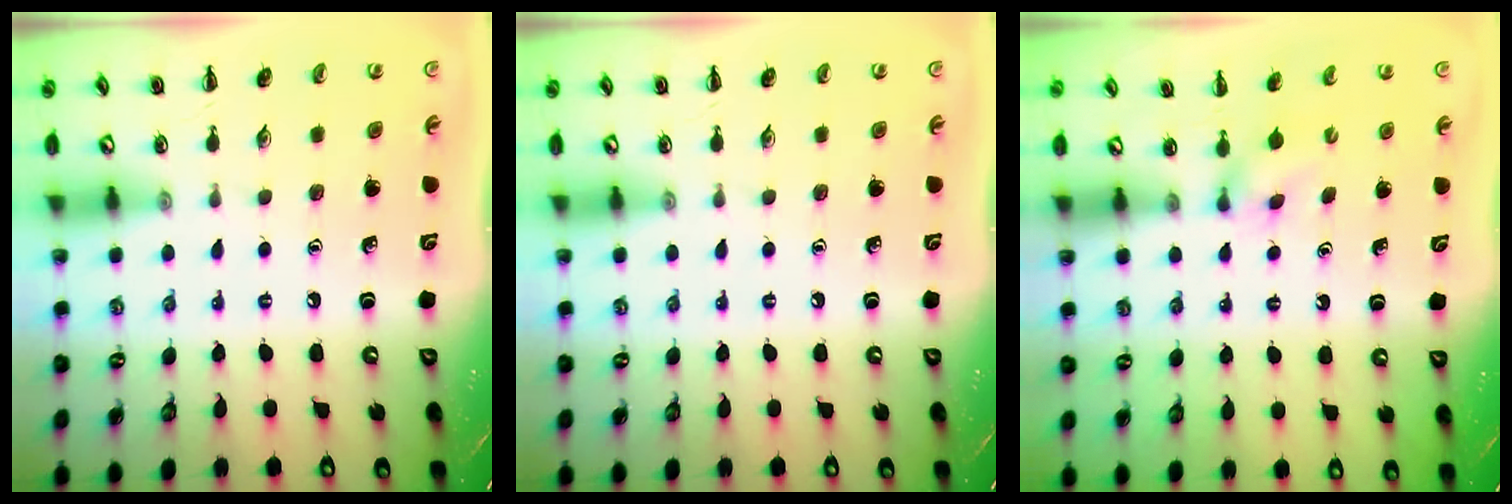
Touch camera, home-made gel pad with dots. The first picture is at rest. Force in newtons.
{"total": 0.0}
{"total": 2.9, "press": 2.7, "slide": 1.1}